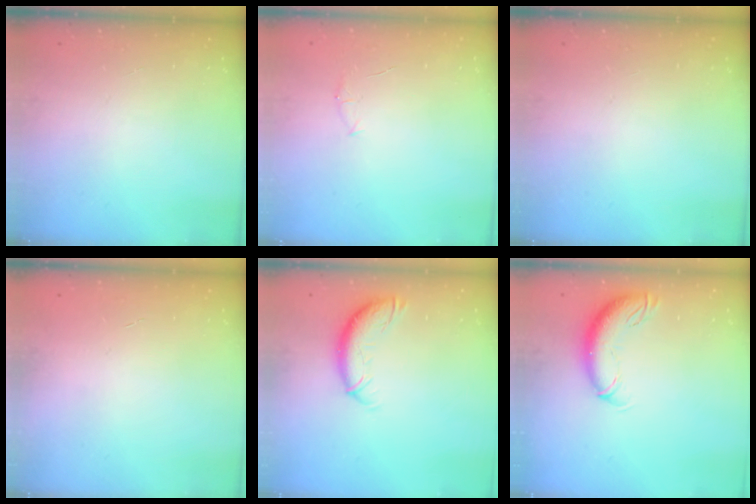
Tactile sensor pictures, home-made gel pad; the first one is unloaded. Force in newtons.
{"total": 4.0, "press": 3.8, "slide": 1.2}
{"total": 0.0}
{"total": 0.0}
{"total": 10.3, "press": 10.3, "slide": 0.8}
{"total": 10.2, "press": 10.0, "slide": 2.3}